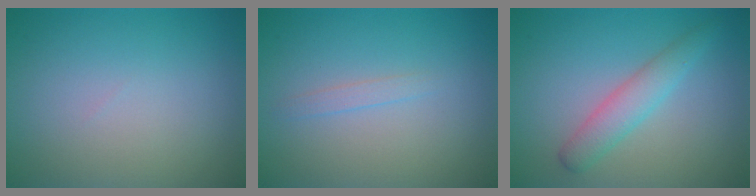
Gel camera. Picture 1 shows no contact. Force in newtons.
{"total": 0.8, "press": 0.8, "slide": 0.1}
{"total": 2.8, "press": 2.7, "slide": 0.1}